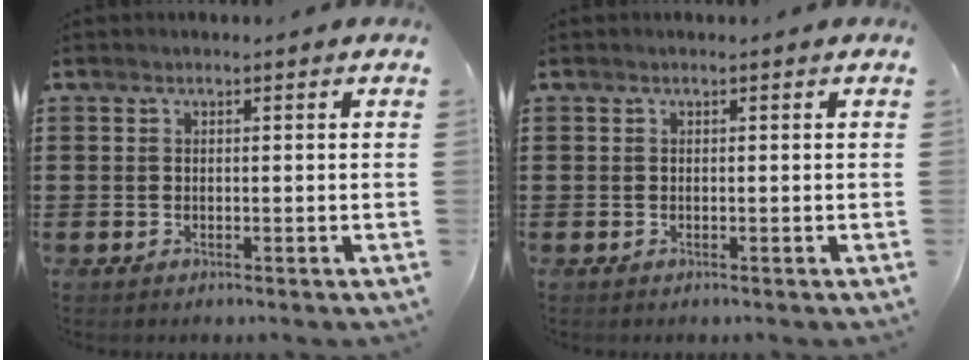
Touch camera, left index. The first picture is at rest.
{"total": 0.0}